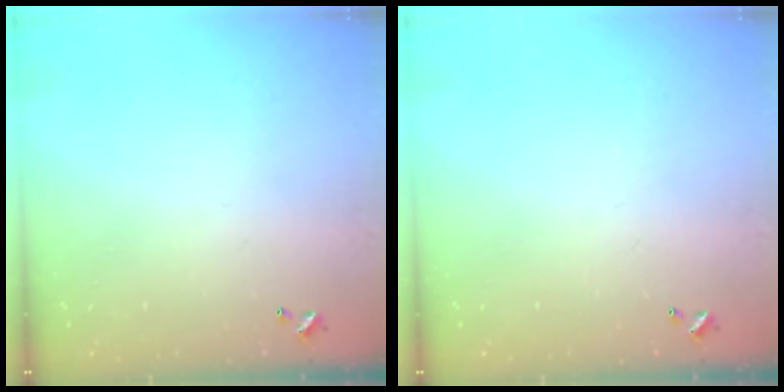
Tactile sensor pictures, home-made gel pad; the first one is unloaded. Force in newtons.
{"total": 0.0}